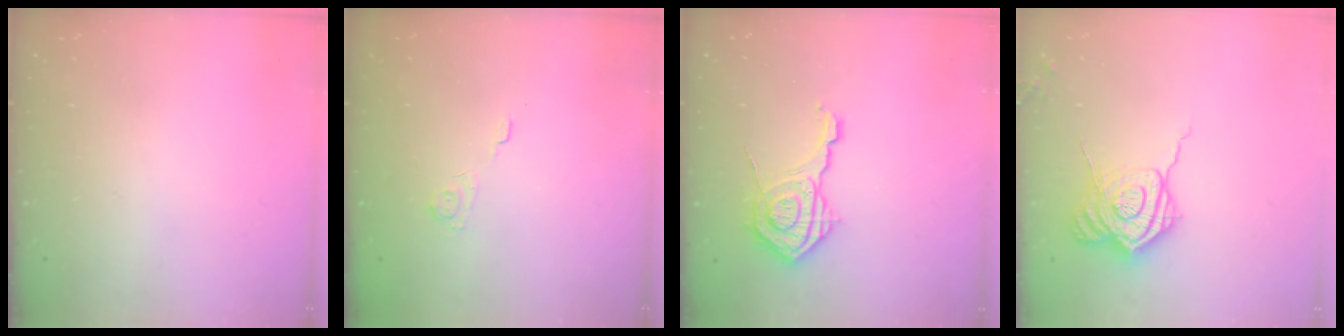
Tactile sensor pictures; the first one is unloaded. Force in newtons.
{"total": 2.2, "press": 1.7, "slide": 1.4}
{"total": 13.6, "press": 13.5, "slide": 1.4}
{"total": 16.2, "press": 16.2, "slide": 0.5}